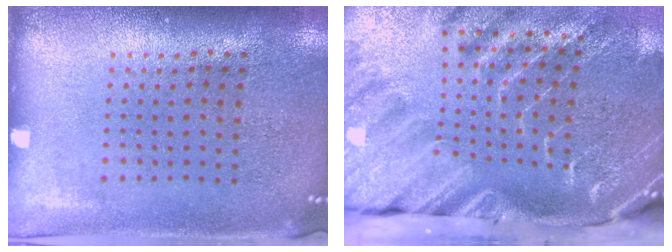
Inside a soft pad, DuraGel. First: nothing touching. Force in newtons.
{"total": 4.6, "press": 3.4, "slide": 3.1}